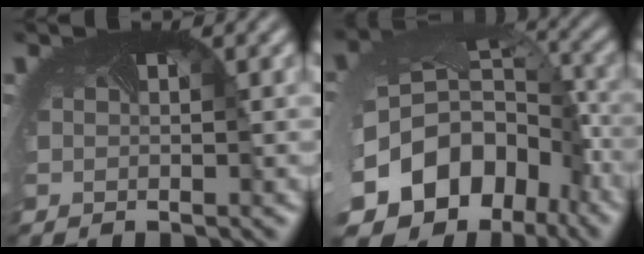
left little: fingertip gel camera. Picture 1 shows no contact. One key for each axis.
{"total": 18.2, "fx": -9.4, "fy": 13.8, "fz": 7.3, "tx": -0.166, "ty": -0.064, "tz": -0.123}